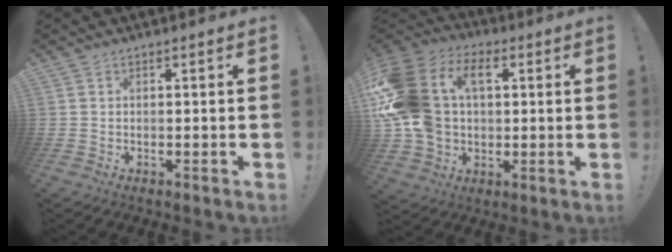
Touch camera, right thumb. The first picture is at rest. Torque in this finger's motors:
{"motor_torque": [1.77, 1.75, 2.54, -0.07, 0.57]}